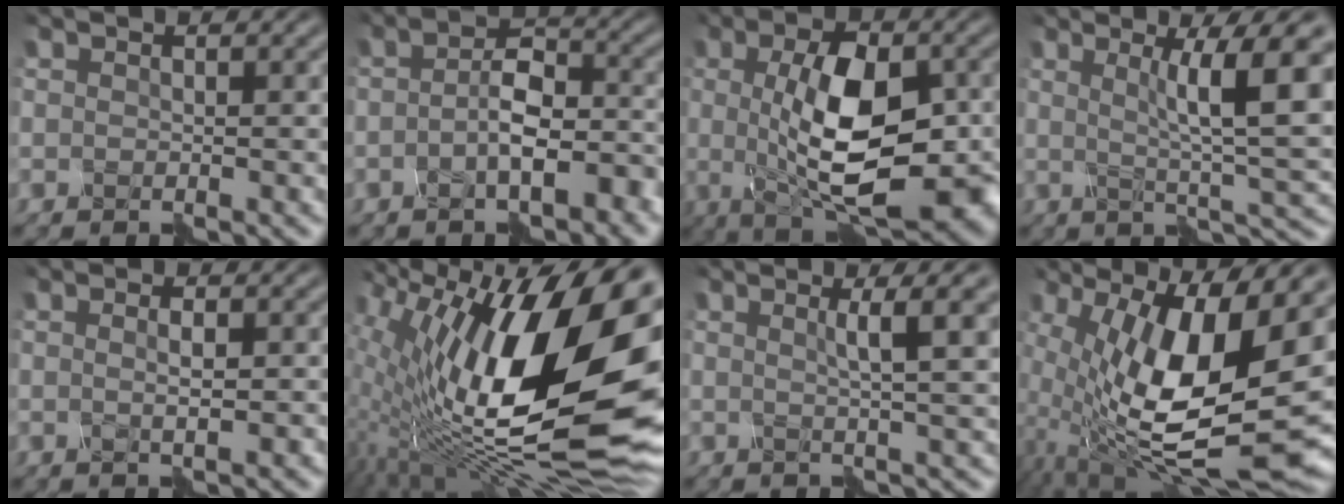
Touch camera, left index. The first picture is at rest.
{"total": 5.7, "force": [-1.8, 2.4, 4.8], "torque": [-0.075, 0.012, -0.035]}
{"total": 11.6, "force": [-0.6, 5.1, 10.4], "torque": [-0.155, -0.004, -0.007]}
{"total": 8.6, "force": [2.0, 1.2, 8.3], "torque": [-0.112, 0.006, 0.033]}
{"total": 1.6, "force": [0.2, 0.3, 1.5], "torque": [-0.020, 0.001, 0.004]}
{"total": 20.3, "force": [2.9, 9.4, 17.8], "torque": [-0.292, -0.002, 0.044]}
{"total": 4.9, "force": [1.7, 1.0, 4.5], "torque": [-0.054, 0.014, 0.022]}
{"total": 15.5, "force": [0.1, 5.5, 14.5], "torque": [-0.258, -0.011, 0.003]}